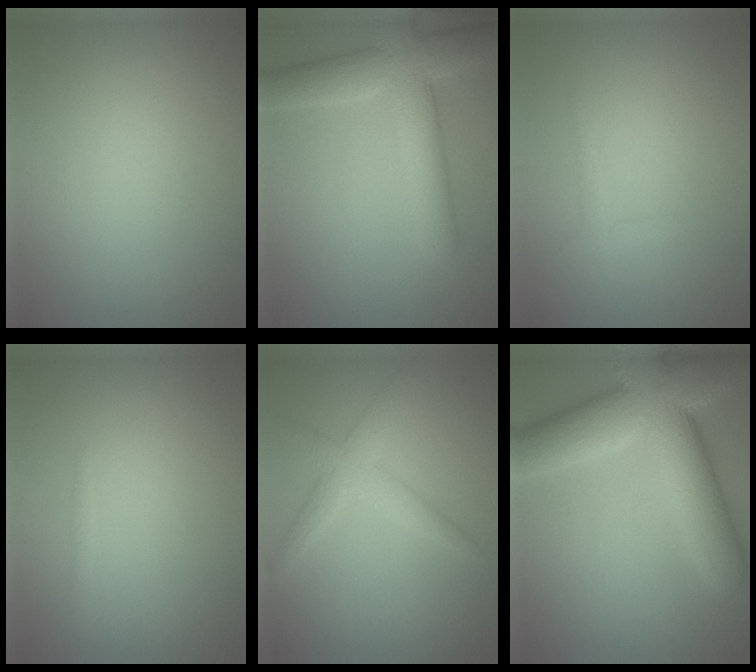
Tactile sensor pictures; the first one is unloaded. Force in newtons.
{"total": 7.3, "press": 7.2, "slide": 0.4}
{"total": 0.9, "press": 0.9, "slide": 0.1}
{"total": 0.6, "press": 0.6, "slide": 0.0}
{"total": 2.7, "press": 2.7, "slide": 0.0}
{"total": 11.7, "press": 11.6, "slide": 0.5}